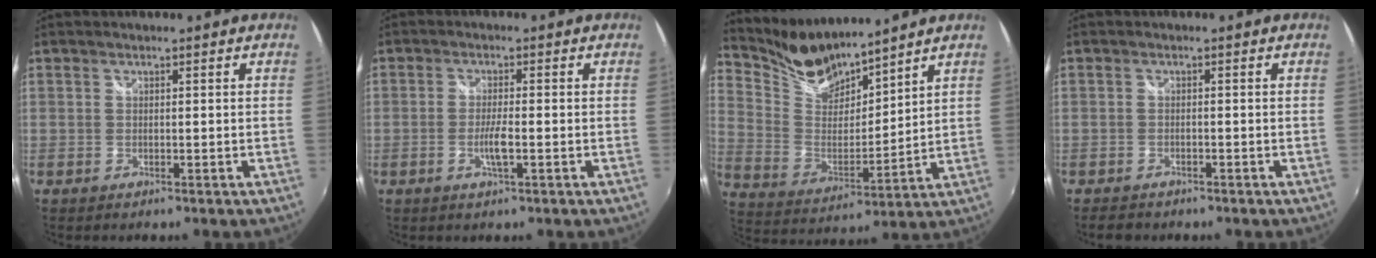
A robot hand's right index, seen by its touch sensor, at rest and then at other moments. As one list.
[{"total": 3.6, "force": [-1.2, 0.4, 3.3], "torque": [-0.066, -0.005, -0.023]}, {"total": 11.3, "force": [10.2, 3.4, 3.2], "torque": [-0.084, -0.011, 0.205]}, {"total": 2.9, "force": [-2.3, 1.3, 1.3], "torque": [-0.031, -0.009, -0.038]}]